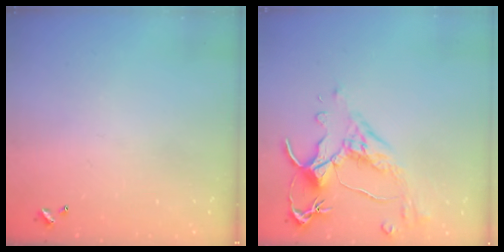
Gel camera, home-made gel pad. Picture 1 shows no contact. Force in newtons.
{"total": 2.5, "press": 2.1, "slide": 1.2}